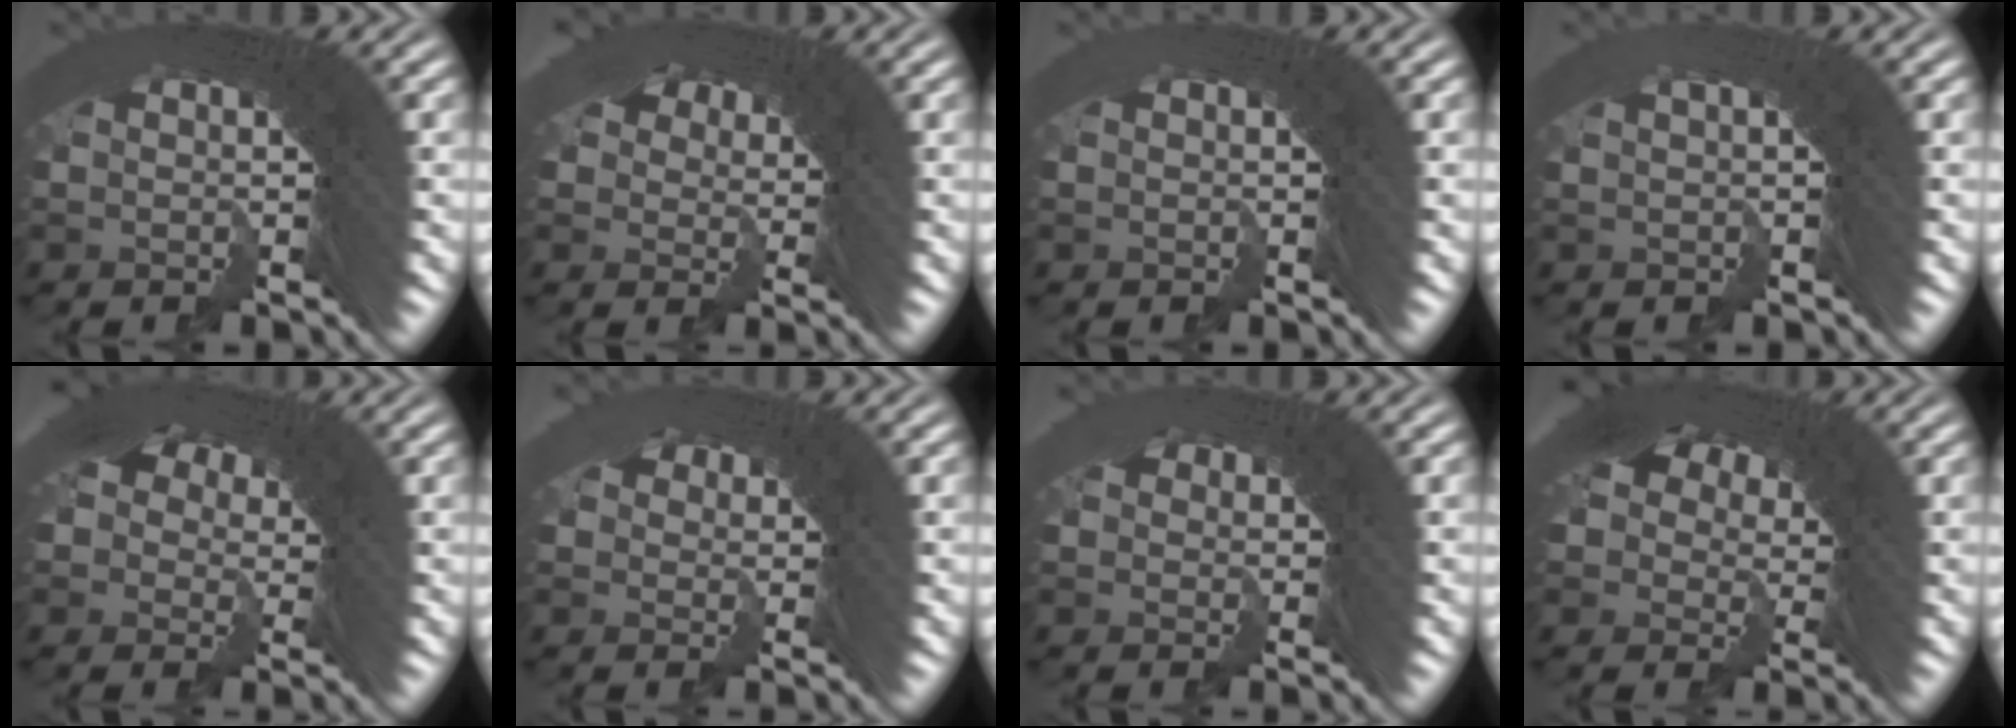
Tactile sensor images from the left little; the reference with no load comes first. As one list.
[{"total": 4.6, "force": [0.7, 4.2, 1.6], "torque": [-0.028, -0.017, 0.017]}, {"total": 0.7, "force": [-0.2, -0.4, -0.6], "torque": [0.010, 0.000, -0.004]}, {"total": 1.5, "force": [1.2, -0.9, -0.3], "torque": [0.018, 0.019, 0.012]}, {"total": 7.4, "force": [-0.2, 6.8, 2.9], "torque": [-0.069, -0.018, 0.000]}, {"total": 2.5, "force": [0.2, 2.5, 0.2], "torque": [0.000, -0.018, 0.010]}, {"total": 2.4, "force": [-0.4, 2.4, -0.2], "torque": [0.000, -0.022, 0.001]}, {"total": 8.0, "force": [0.0, 7.0, 3.9], "torque": [-0.088, -0.020, 0.007]}]